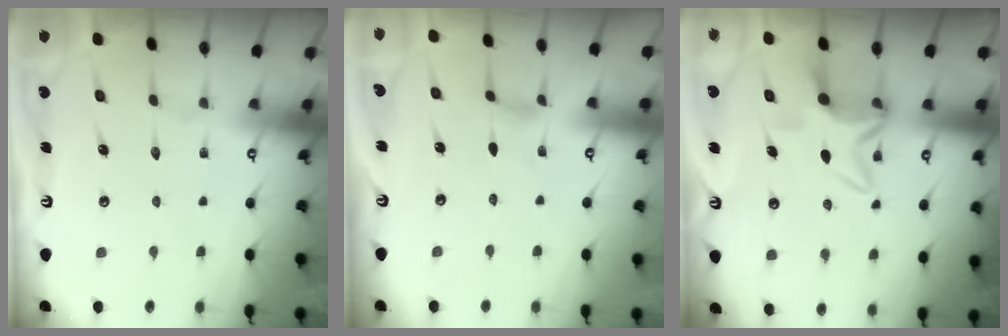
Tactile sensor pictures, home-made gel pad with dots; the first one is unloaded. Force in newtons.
{"total": 0.0}
{"total": 7.6, "press": 7.5, "slide": 1.0}